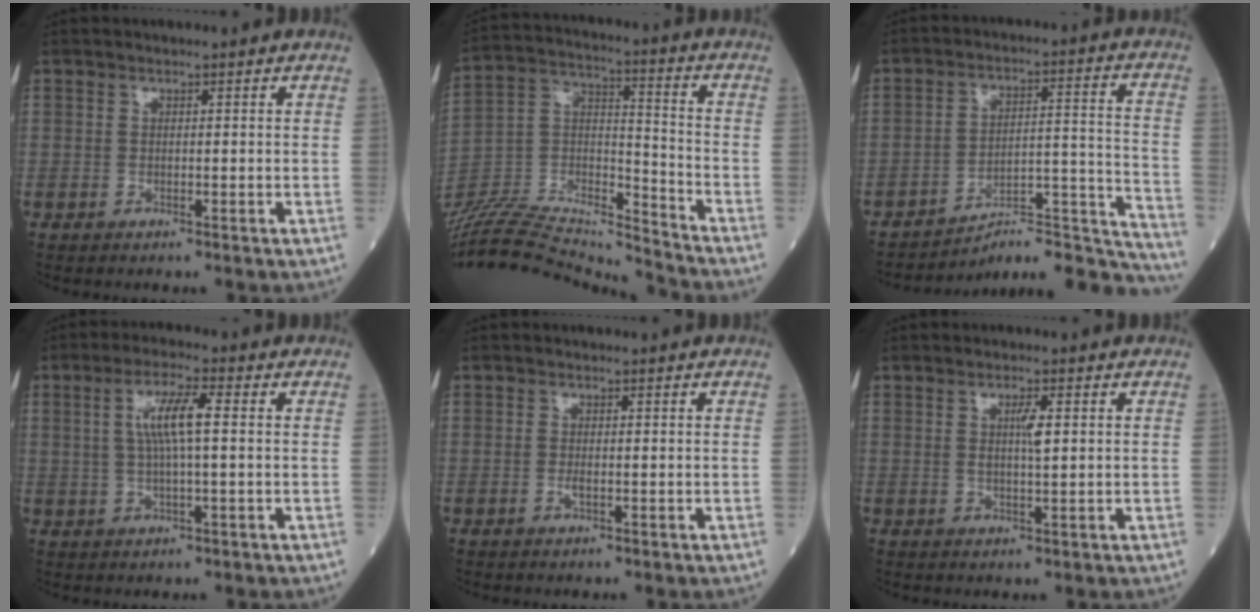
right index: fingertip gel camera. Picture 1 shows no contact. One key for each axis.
{"total": 22.7, "fx": -22.0, "fy": 0.9, "fz": 5.6, "tx": -0.117, "ty": 0.011, "tz": -0.367}
{"total": 18.0, "fx": -17.7, "fy": 0.7, "fz": 3.3, "tx": 0.000, "ty": 0.053, "tz": -0.249}
{"total": 6.2, "fx": 1.1, "fy": 0.5, "fz": 6.1, "tx": -0.120, "ty": 0.007, "tz": 0.020}
{"total": 0.9, "fx": -0.3, "fy": 0.2, "fz": 0.8, "tx": -0.019, "ty": -0.002, "tz": -0.005}
{"total": 2.8, "fx": 0.7, "fy": 0.3, "fz": 2.7, "tx": -0.048, "ty": -0.002, "tz": 0.012}